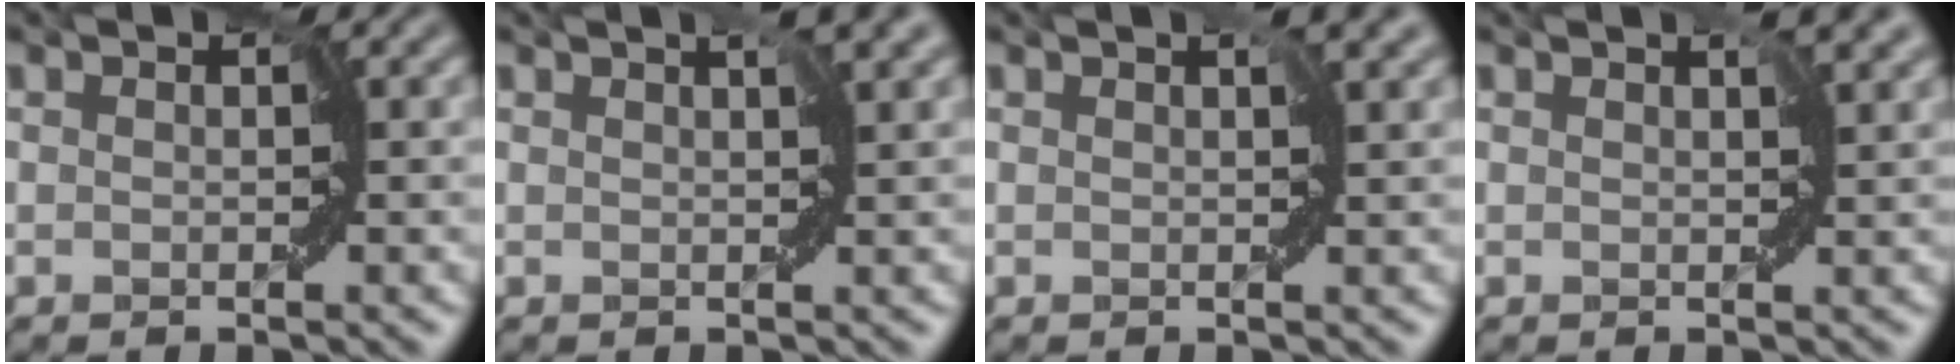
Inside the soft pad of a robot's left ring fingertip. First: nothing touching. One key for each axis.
{"total": 2.3, "fx": 1.2, "fy": 0.4, "fz": 2.0, "tx": -0.033, "ty": 0.007, "tz": 0.021}
{"total": 1.9, "fx": 0.9, "fy": 0.6, "fz": 1.5, "tx": -0.022, "ty": 0.004, "tz": 0.017}
{"total": 2.6, "fx": 1.3, "fy": 1.0, "fz": 2.0, "tx": -0.027, "ty": 0.005, "tz": 0.020}